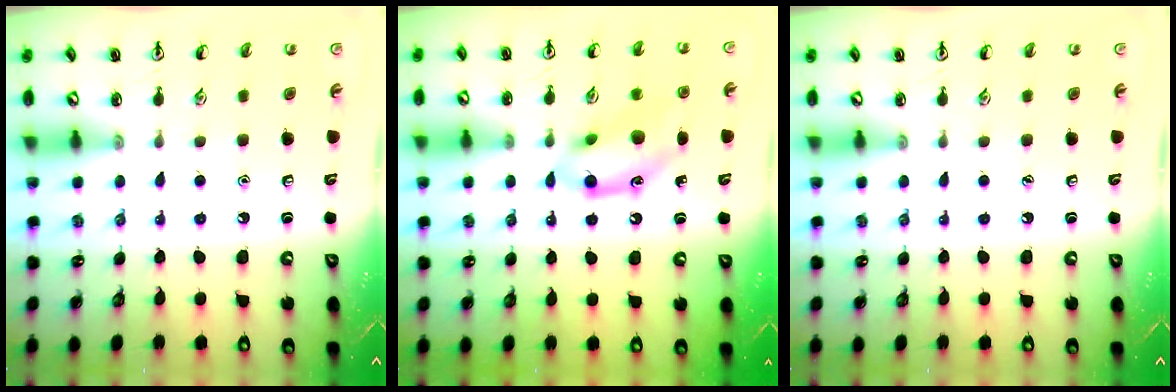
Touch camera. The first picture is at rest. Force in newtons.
{"total": 12.6, "press": 12.4, "slide": 2.4}
{"total": 0.0}